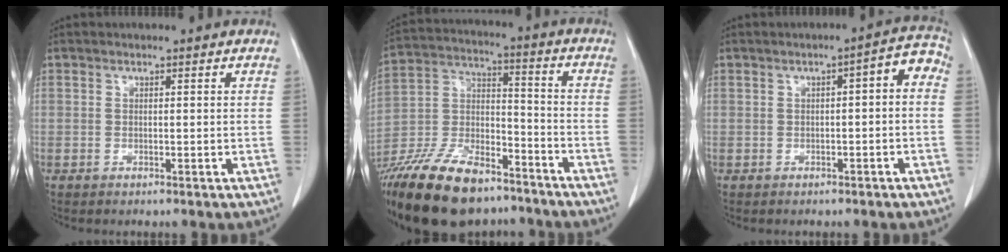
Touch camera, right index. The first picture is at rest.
{"total": 22.1, "force": [-16.7, 8.1, 12.1], "torque": [-0.273, -0.012, -0.300]}
{"total": 4.5, "force": [-0.2, 1.4, 4.2], "torque": [-0.049, 0.029, -0.007]}